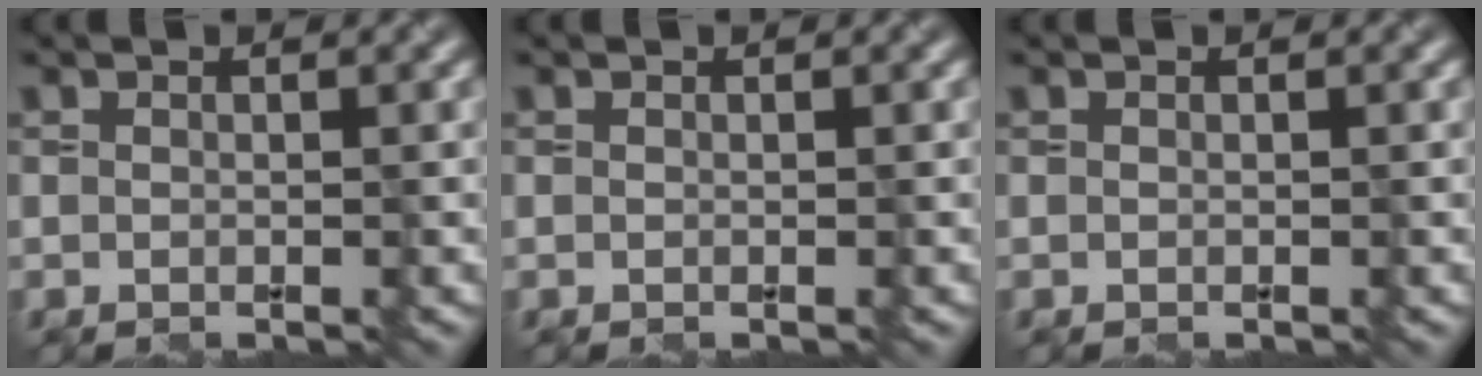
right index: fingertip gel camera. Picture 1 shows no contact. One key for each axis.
{"total": 0.0}
{"total": 0.0}